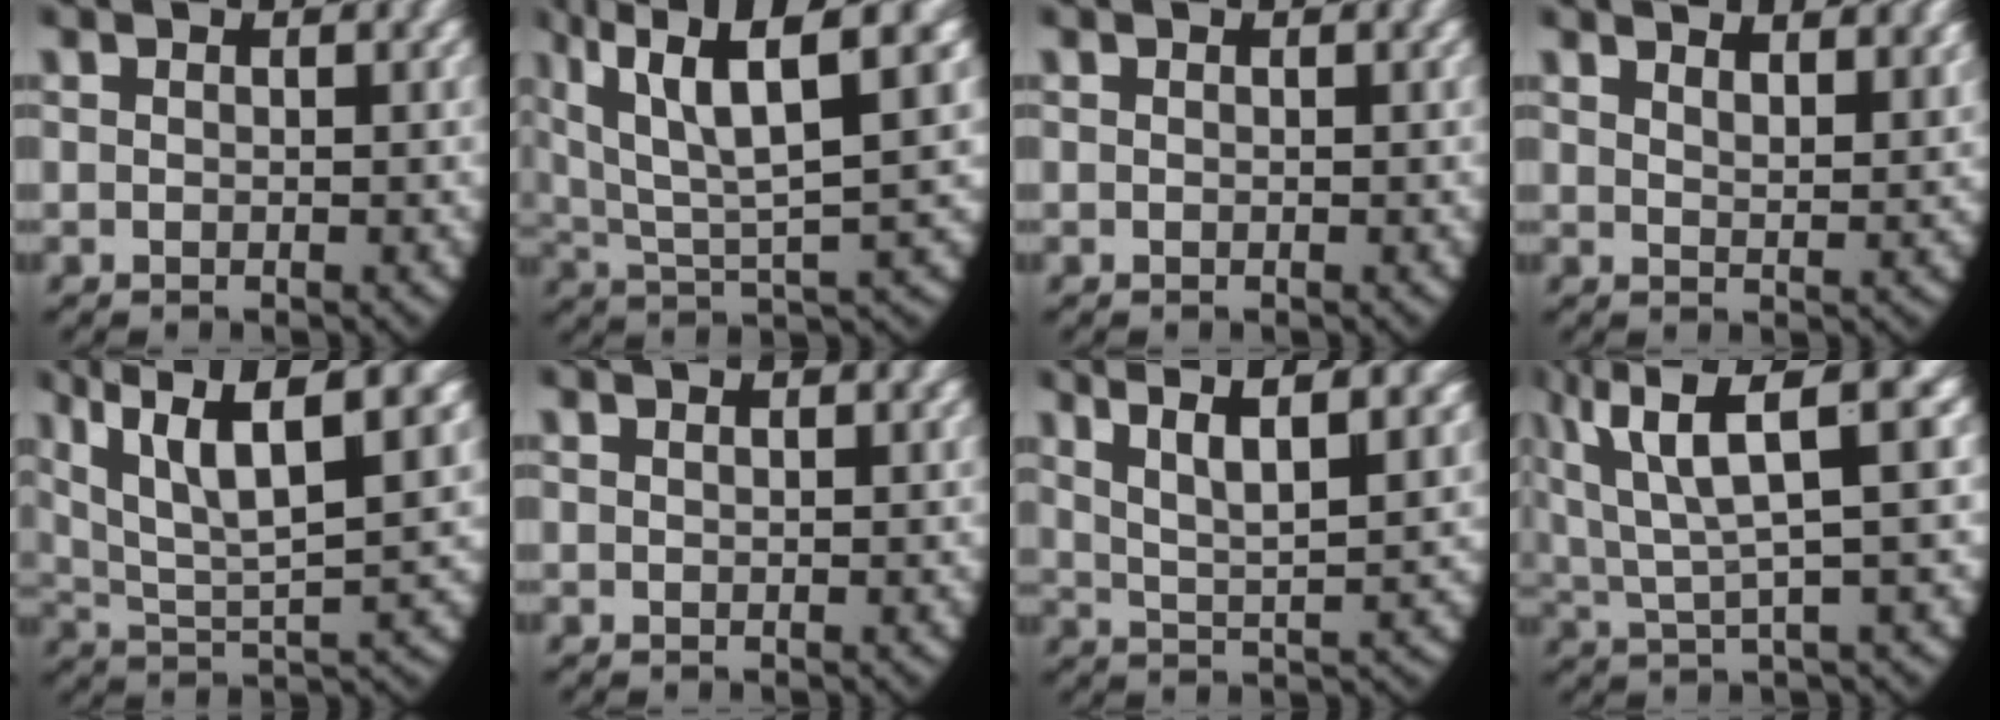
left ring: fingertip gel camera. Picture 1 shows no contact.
{"total": 9.5, "force": [3.4, 4.5, 7.7], "torque": [-0.147, -0.009, 0.069]}
{"total": 0.0}
{"total": 3.2, "force": [2.8, 0.4, 1.4], "torque": [-0.025, -0.008, 0.051]}
{"total": 8.6, "force": [3.4, 4.3, 6.7], "torque": [-0.142, -0.019, 0.068]}
{"total": 0.7, "force": [0.5, -0.4, 0.2], "torque": [-0.003, -0.002, 0.013]}
{"total": 7.8, "force": [4.1, 3.6, 5.6], "torque": [-0.094, 0.007, 0.060]}
{"total": 8.4, "force": [3.2, 3.4, 7.0], "torque": [-0.135, -0.004, 0.063]}